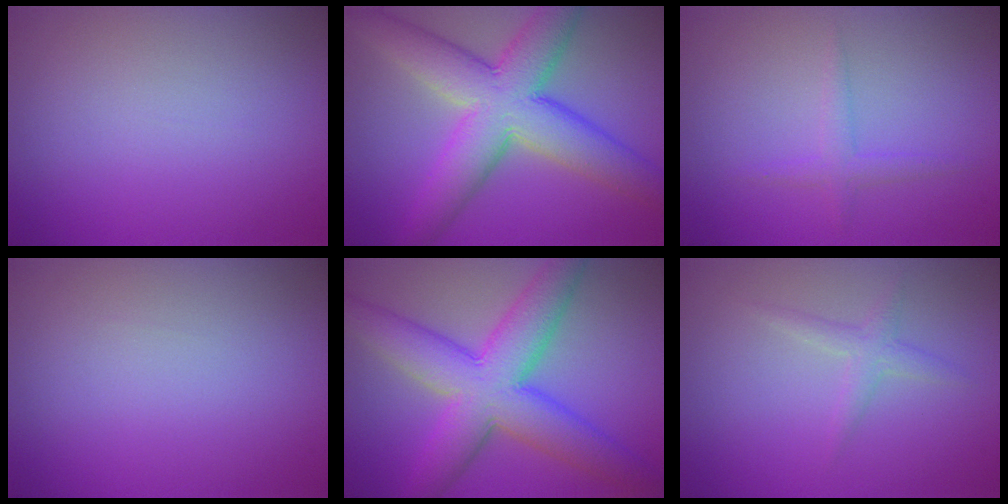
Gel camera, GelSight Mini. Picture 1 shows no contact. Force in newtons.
{"total": 9.7, "press": 9.7, "slide": 0.3}
{"total": 1.4, "press": 1.4, "slide": 0.0}
{"total": 0.0}
{"total": 9.4, "press": 9.4, "slide": 0.1}
{"total": 1.6, "press": 1.6, "slide": 0.0}